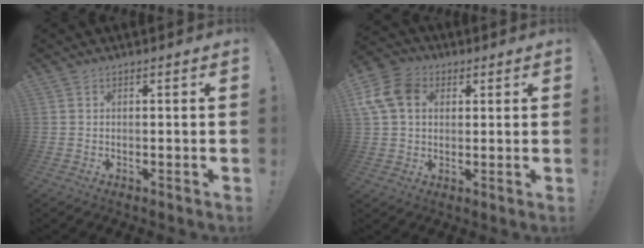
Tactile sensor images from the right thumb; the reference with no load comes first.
{"total": 12.5, "force": [3.6, 9.6, 7.1], "torque": [-0.146, -0.006, 0.070]}